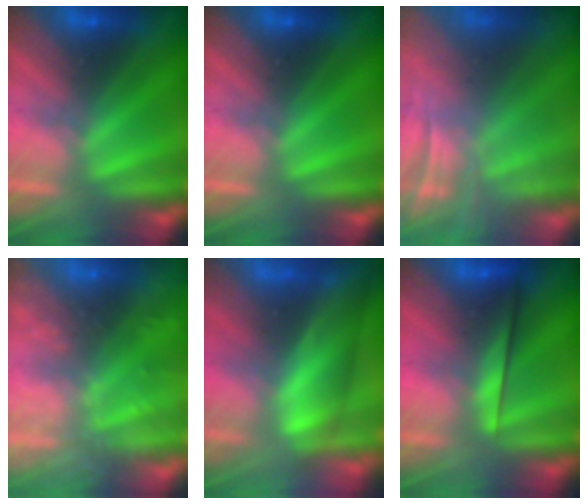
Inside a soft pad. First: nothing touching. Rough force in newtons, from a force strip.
{"total": 0.0}
{"total": 8.2}
{"total": 8.3}
{"total": 4.0}
{"total": 2.3}